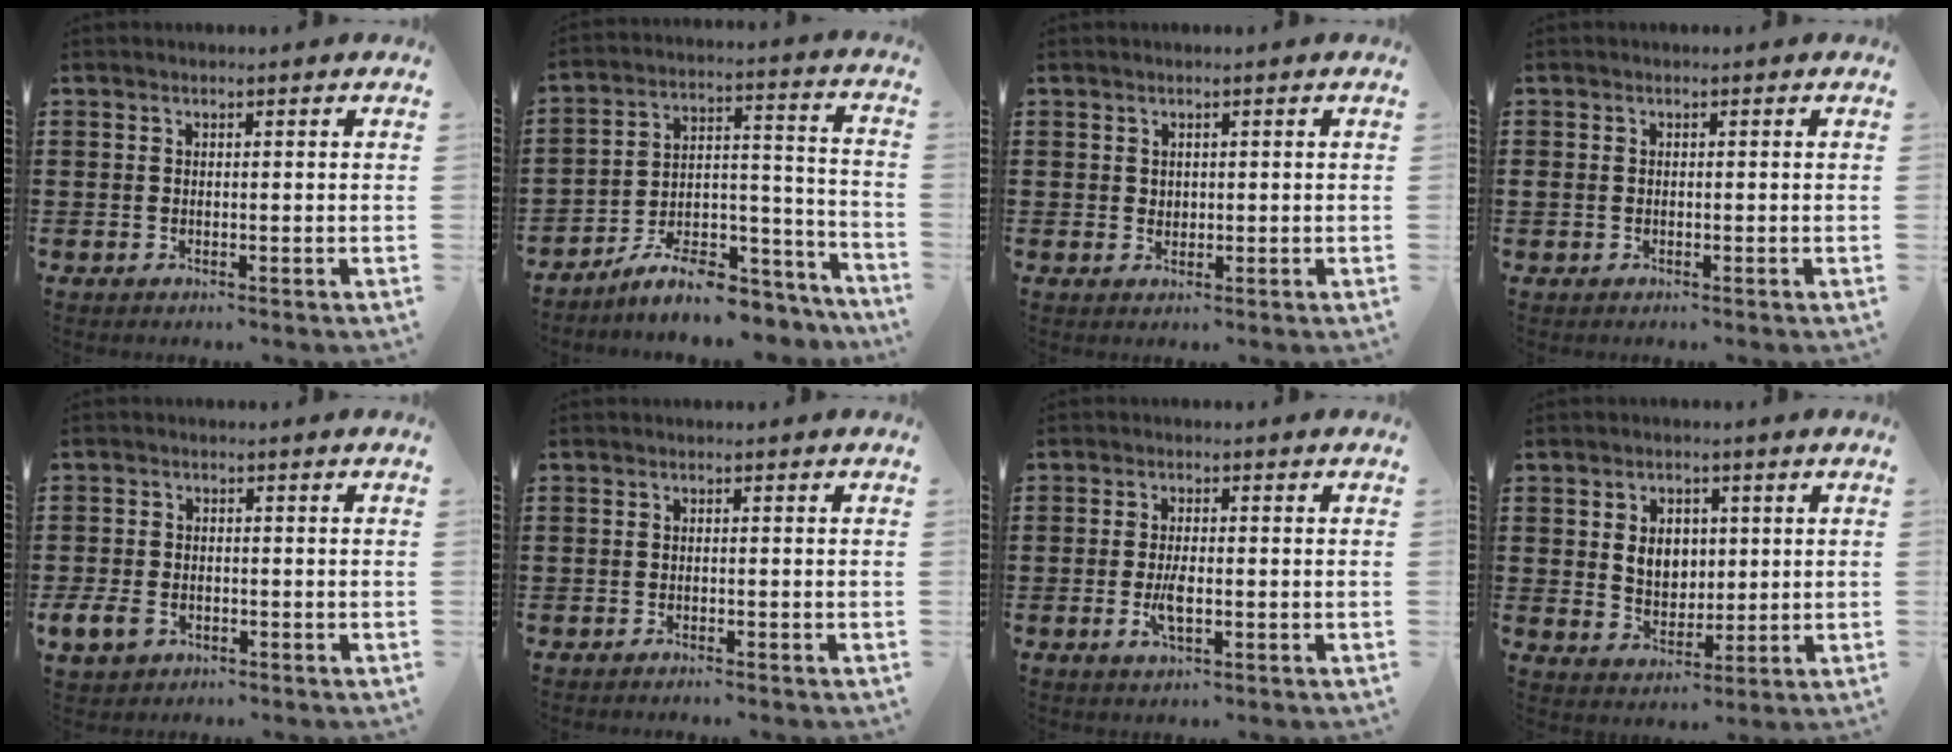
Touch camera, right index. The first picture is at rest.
{"total": 8.1, "force": [-7.0, 2.6, 3.2], "torque": [-0.046, 0.020, -0.129]}
{"total": 0.7, "force": [0.4, 0.6, 0.3], "torque": [-0.007, 0.002, 0.008]}
{"total": 0.5, "force": [-0.2, 0.4, 0.1], "torque": [-0.004, 0.003, -0.006]}
{"total": 3.1, "force": [-1.5, 2.2, 1.7], "torque": [-0.054, -0.006, -0.034]}
{"total": 0.8, "force": [-0.8, -0.1, 0.1], "torque": [-0.004, -0.003, -0.016]}
{"total": 3.9, "force": [-0.9, 1.3, 3.6], "torque": [-0.077, -0.006, -0.018]}
{"total": 5.2, "force": [0.9, 4.2, 3.0], "torque": [-0.056, 0.006, 0.010]}